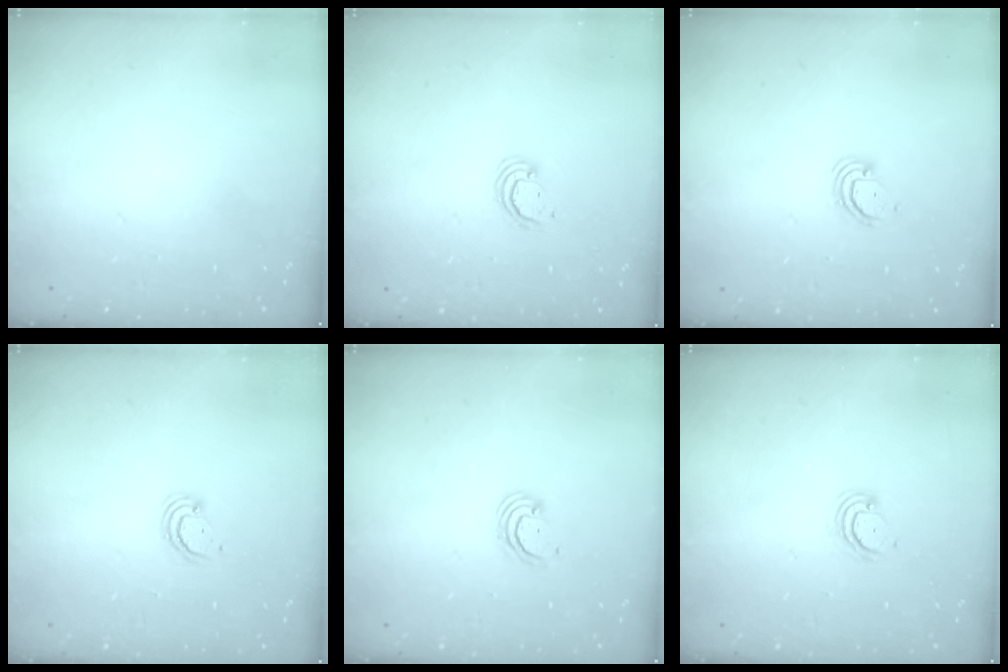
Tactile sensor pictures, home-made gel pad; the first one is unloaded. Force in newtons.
{"total": 2.4, "press": 2.4, "slide": 0.3}
{"total": 2.9, "press": 2.9, "slide": 0.2}
{"total": 2.4, "press": 2.4, "slide": 0.2}
{"total": 2.6, "press": 2.6, "slide": 0.3}
{"total": 4.2, "press": 4.1, "slide": 0.3}